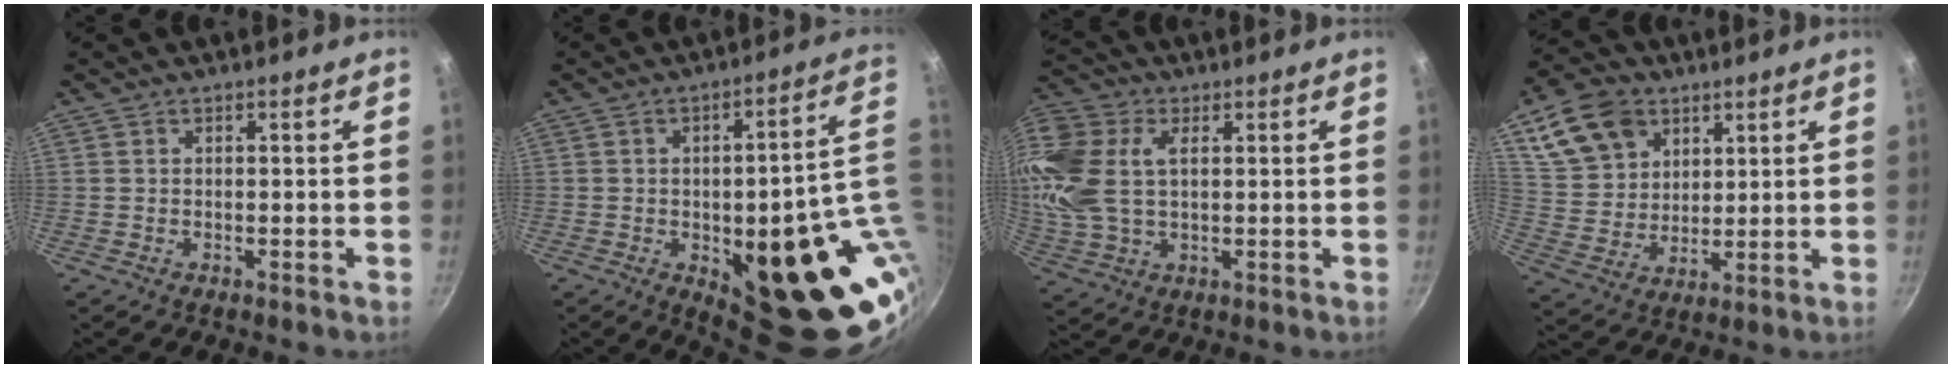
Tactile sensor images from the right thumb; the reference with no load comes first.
{"total": 26.5, "force": [-4.4, 11.1, 23.7], "torque": [-0.230, -0.001, -0.037]}
{"total": 16.6, "force": [3.4, 10.6, 12.3], "torque": [-0.273, 0.012, 0.060]}
{"total": 14.3, "force": [7.0, 10.5, 6.7], "torque": [-0.104, -0.015, 0.140]}